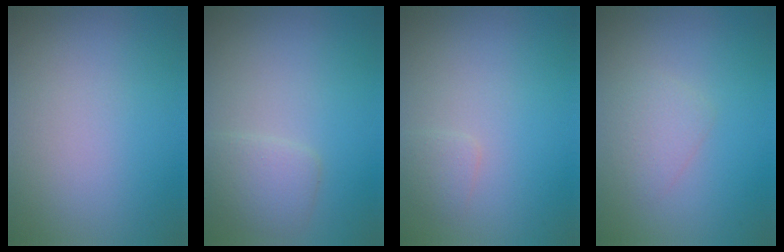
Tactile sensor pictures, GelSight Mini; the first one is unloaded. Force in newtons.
{"total": 2.2, "press": 2.2, "slide": 0.1}
{"total": 1.0, "press": 1.0, "slide": 0.0}
{"total": 1.7, "press": 1.7, "slide": 0.1}